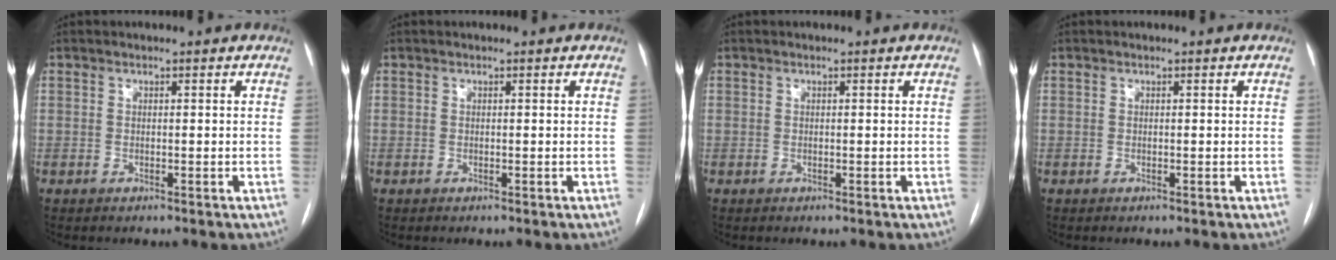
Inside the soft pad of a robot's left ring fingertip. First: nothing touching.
{"total": 0.0}
{"total": 0.0}
{"total": 0.0}